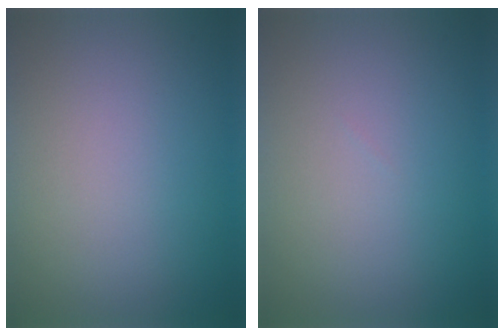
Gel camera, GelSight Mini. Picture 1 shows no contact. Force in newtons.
{"total": 0.0}